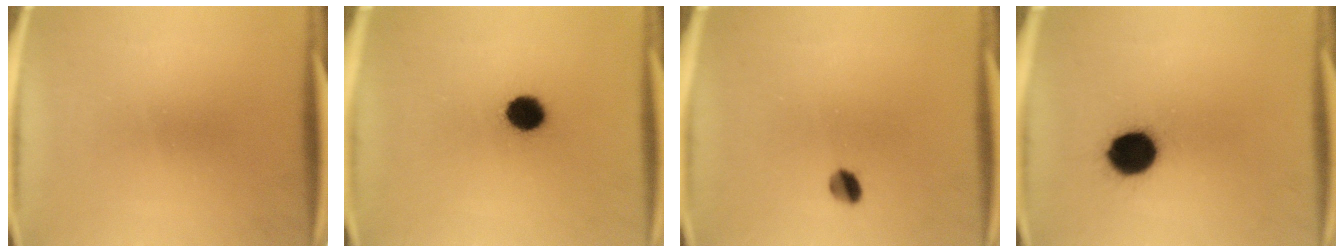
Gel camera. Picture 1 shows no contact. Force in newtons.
{"total": 7.5}
{"total": 3.0}
{"total": 11.1}